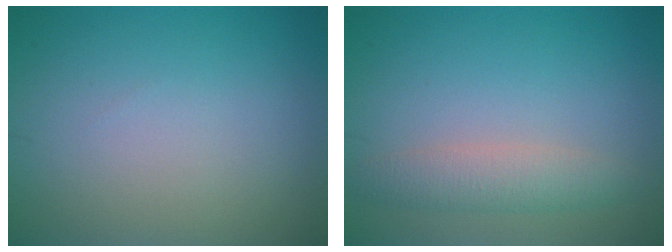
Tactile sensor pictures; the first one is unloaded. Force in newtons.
{"total": 2.8, "press": 2.8, "slide": 0.0}